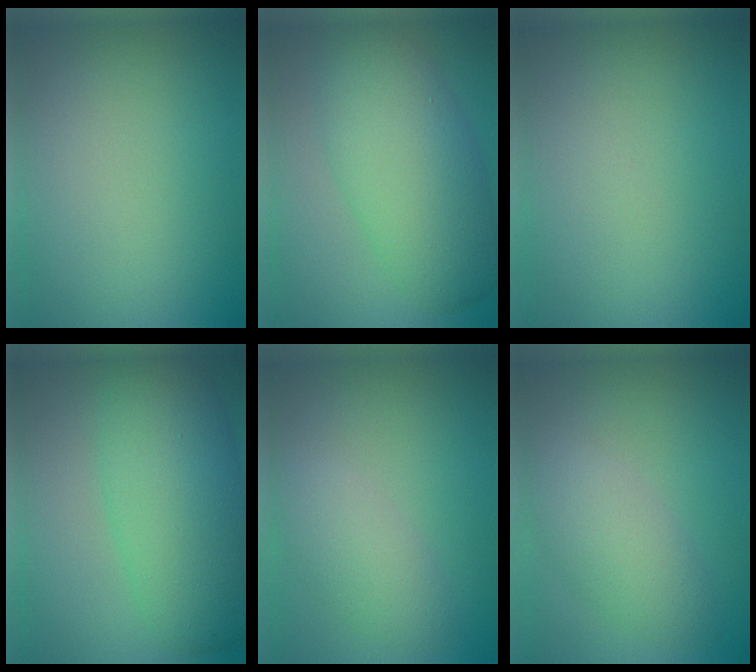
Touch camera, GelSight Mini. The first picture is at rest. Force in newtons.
{"total": 7.8, "press": 7.8, "slide": 0.1}
{"total": 0.0}
{"total": 8.2, "press": 8.2, "slide": 0.2}
{"total": 3.2, "press": 3.2, "slide": 0.3}
{"total": 3.8, "press": 3.7, "slide": 0.3}